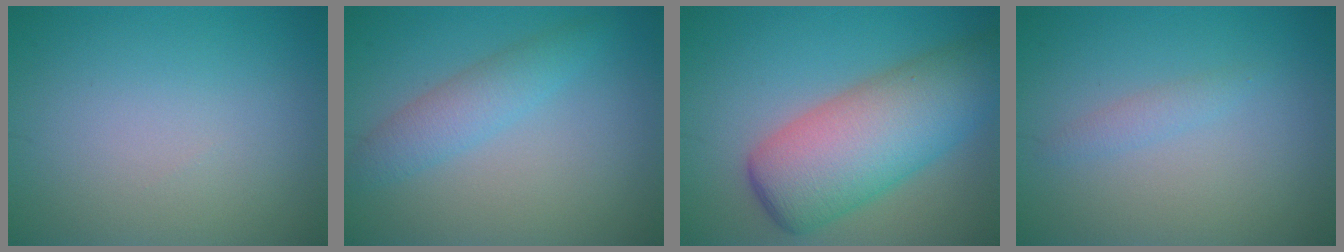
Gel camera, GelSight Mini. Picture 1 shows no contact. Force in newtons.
{"total": 2.9, "press": 2.9, "slide": 0.1}
{"total": 7.9, "press": 7.9, "slide": 0.3}
{"total": 1.1, "press": 1.1, "slide": 0.1}